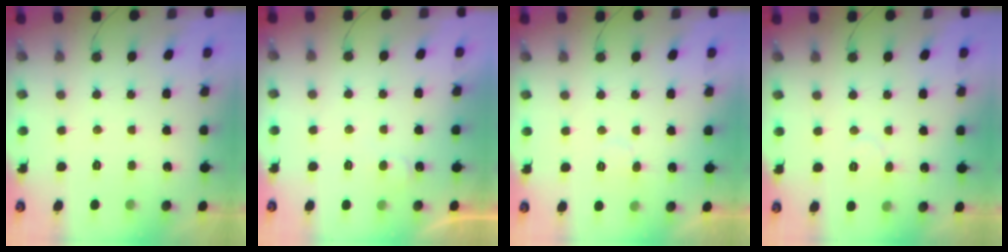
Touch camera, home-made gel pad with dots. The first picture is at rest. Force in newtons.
{"total": 3.8, "press": 3.8, "slide": 0.4}
{"total": 4.0, "press": 4.0, "slide": 0.4}
{"total": 5.1, "press": 5.0, "slide": 0.5}